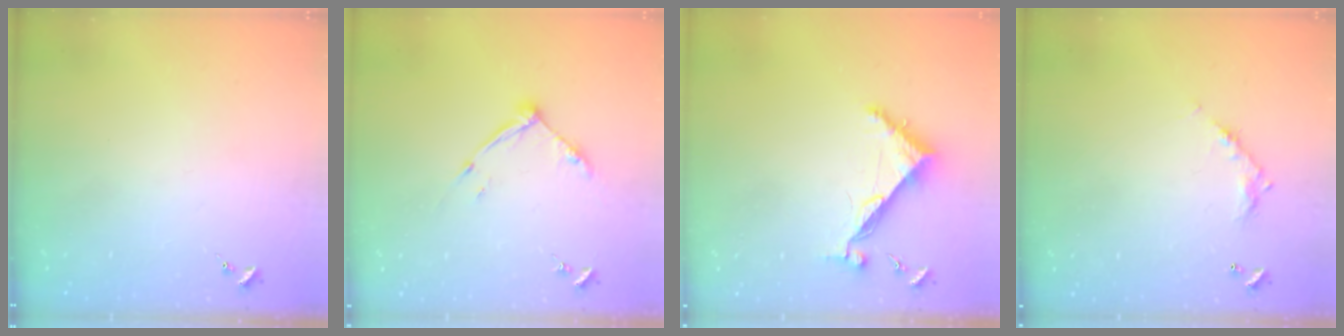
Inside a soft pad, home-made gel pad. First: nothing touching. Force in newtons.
{"total": 9.3, "press": 9.3, "slide": 0.4}
{"total": 7.3, "press": 7.3, "slide": 0.6}
{"total": 8.4, "press": 8.4, "slide": 0.4}